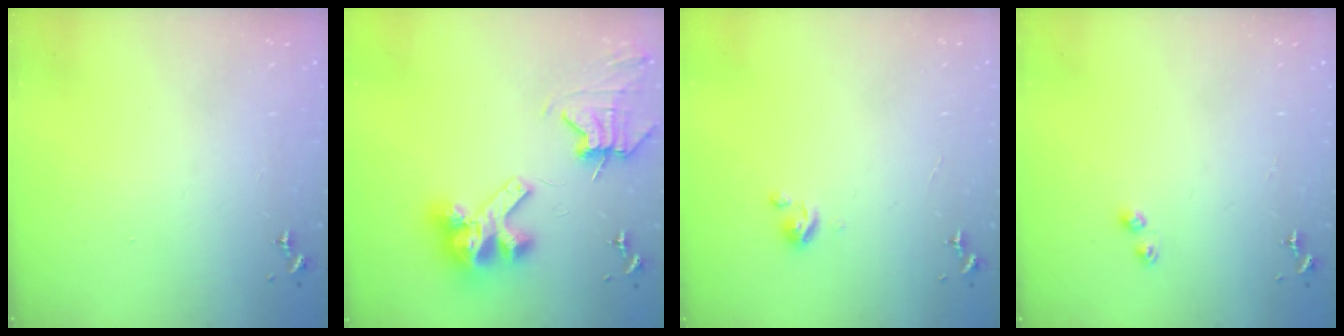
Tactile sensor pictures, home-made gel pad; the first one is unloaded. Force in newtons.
{"total": 13.1, "press": 12.9, "slide": 1.8}
{"total": 4.4, "press": 4.4, "slide": 0.3}
{"total": 3.6, "press": 3.5, "slide": 0.4}